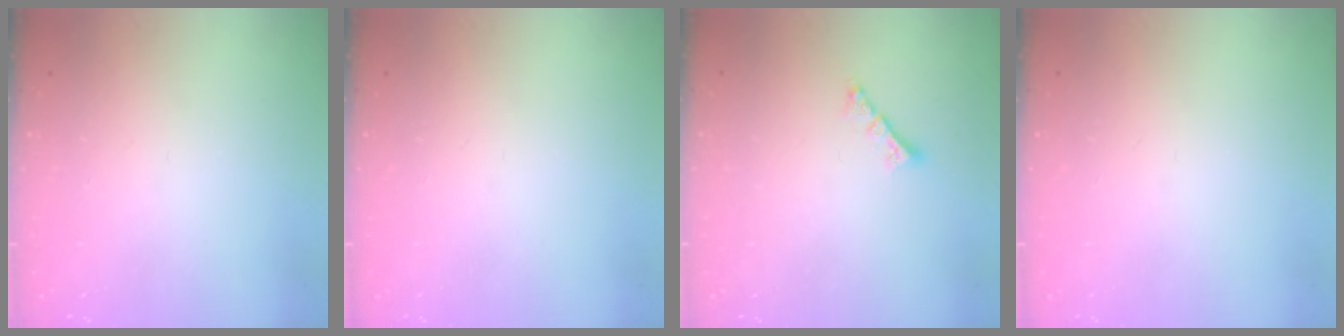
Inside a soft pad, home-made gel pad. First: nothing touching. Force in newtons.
{"total": 0.0}
{"total": 1.2, "press": 1.2, "slide": 0.3}
{"total": 0.0}